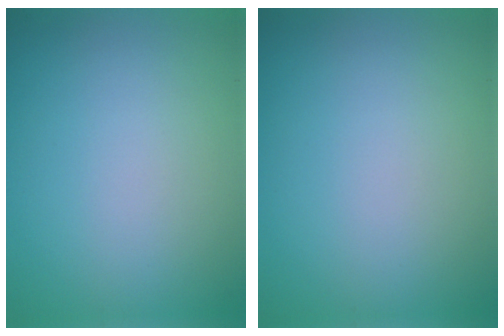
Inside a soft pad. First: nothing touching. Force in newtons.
{"total": 0.0}